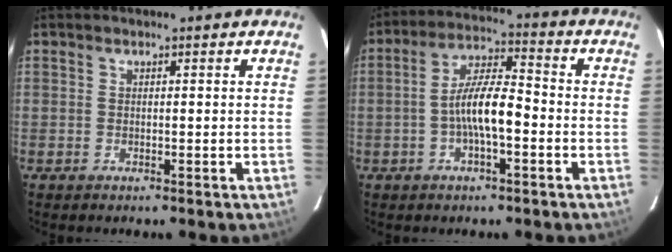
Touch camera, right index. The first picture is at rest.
{"total": 8.5, "force": [-2.4, 2.1, 7.8], "torque": [-0.155, 0.012, -0.044]}